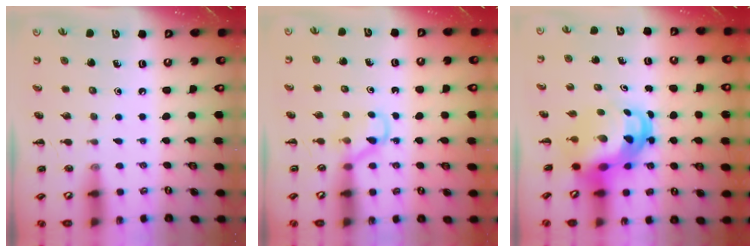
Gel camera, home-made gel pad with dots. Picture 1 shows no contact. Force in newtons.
{"total": 3.6, "press": 3.3, "slide": 1.3}
{"total": 7.2, "press": 6.9, "slide": 2.0}